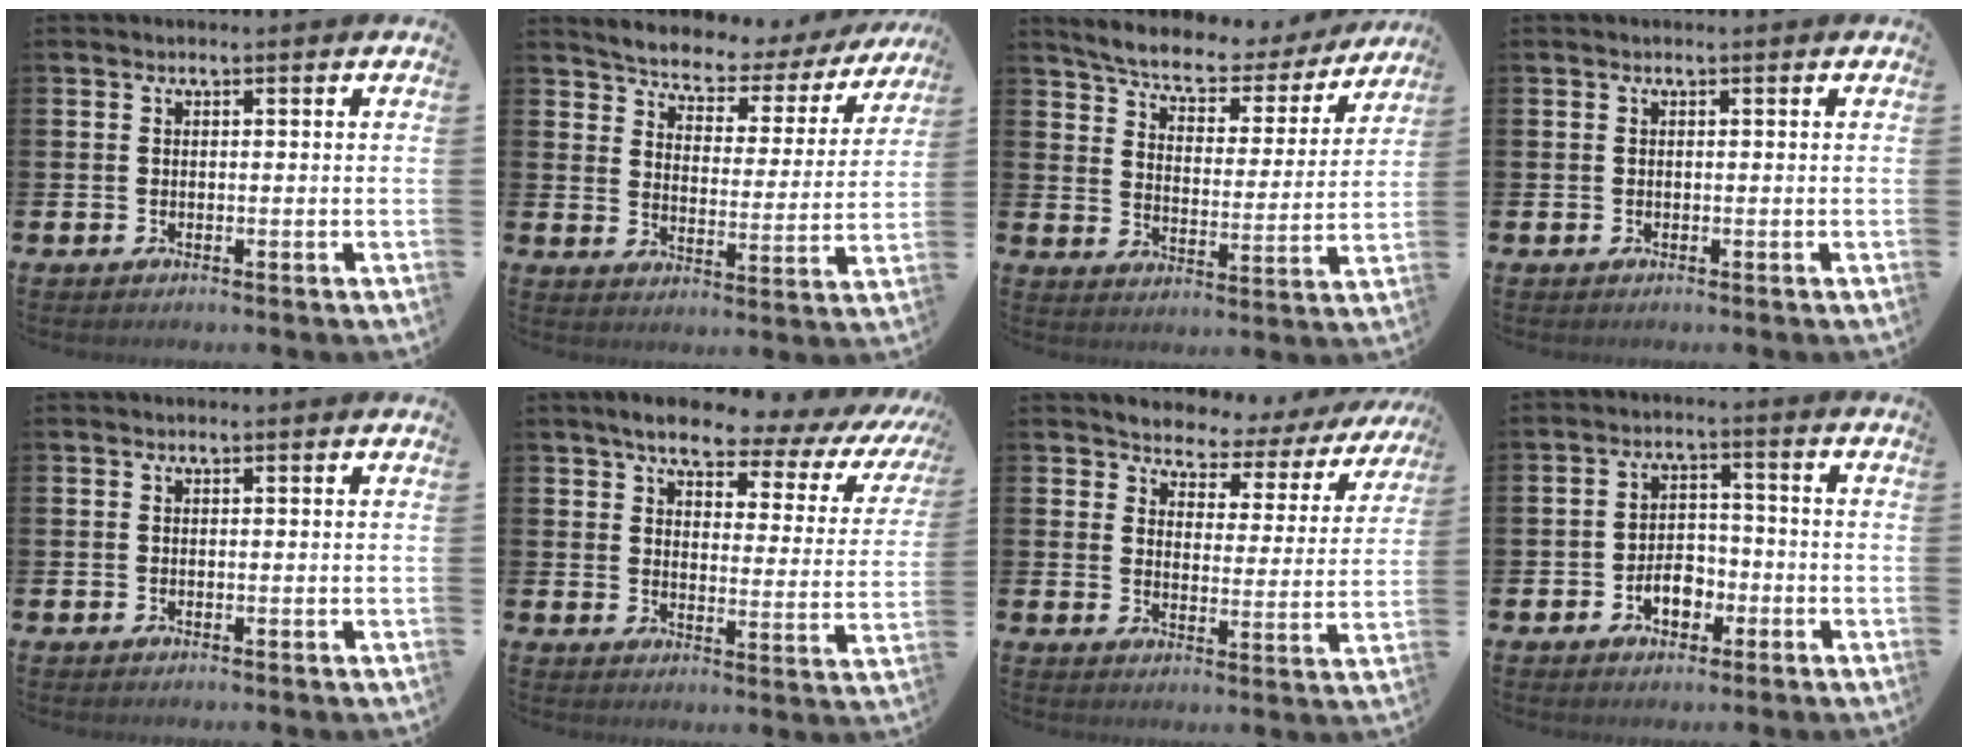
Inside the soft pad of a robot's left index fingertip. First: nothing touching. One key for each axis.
{"total": 5.1, "fx": 4.9, "fy": 1.4, "fz": 0.6, "tx": -0.044, "ty": -0.040, "tz": 0.079}
{"total": 6.7, "fx": 6.2, "fy": 1.7, "fz": 1.7, "tx": -0.061, "ty": -0.048, "tz": 0.103}
{"total": 0.0}
{"total": 0.0}
{"total": 6.4, "fx": 5.2, "fy": 2.0, "fz": 3.2, "tx": -0.067, "ty": -0.040, "tz": 0.078}
{"total": 3.4, "fx": 3.1, "fy": 1.3, "fz": -0.1, "tx": -0.027, "ty": -0.035, "tz": 0.045}
{"total": 4.3, "fx": -2.0, "fy": 2.8, "fz": 2.6, "tx": -0.043, "ty": 0.004, "tz": -0.041}